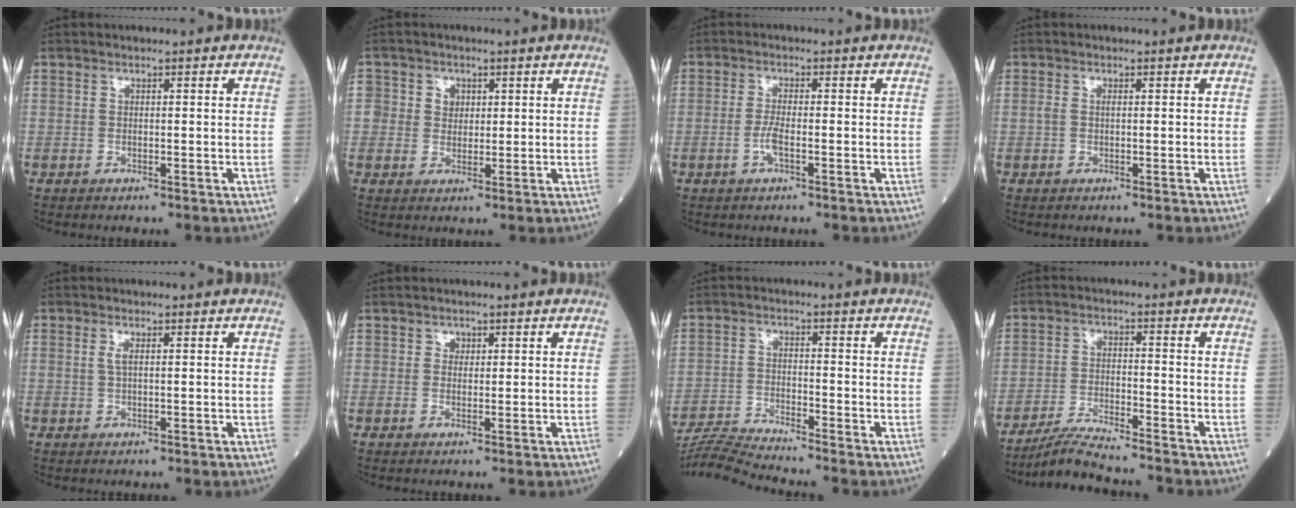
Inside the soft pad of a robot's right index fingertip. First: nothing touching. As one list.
[{"total": 3.7, "force": [0.8, 3.3, 1.3], "torque": [-0.014, 0.007, 0.014]}, {"total": 2.5, "force": [-0.9, 0.3, 2.3], "torque": [-0.054, -0.001, -0.021]}, {"total": 0.7, "force": [0.1, 0.2, 0.7], "torque": [-0.017, 0.001, 0.000]}, {"total": 1.2, "force": [0.3, 0.3, 1.1], "torque": [-0.029, 0.000, 0.005]}, {"total": 1.0, "force": [0.4, 0.9, 0.3], "torque": [0.002, -0.001, 0.005]}, {"total": 7.3, "force": [-6.8, -2.3, 1.0], "torque": [-0.026, -0.018, -0.132]}, {"total": 8.7, "force": [-8.0, 0.1, 3.4], "torque": [-0.060, -0.016, -0.139]}]